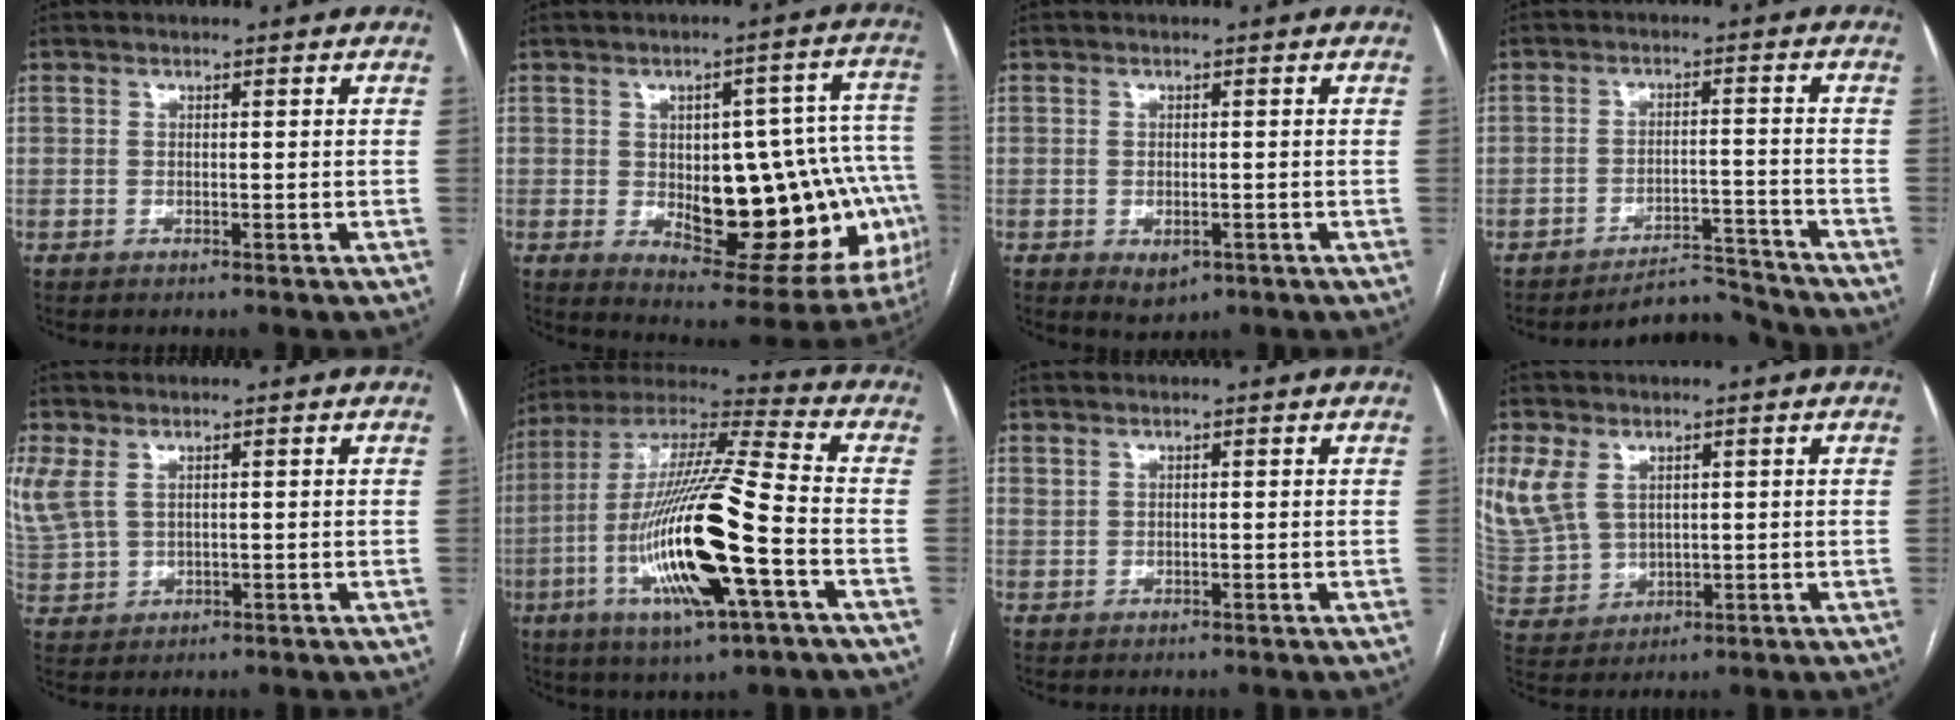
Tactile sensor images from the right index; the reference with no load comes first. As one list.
[{"total": 23.2, "force": [-3.2, 9.8, 20.8], "torque": [-0.181, 0.034, -0.013]}, {"total": 2.8, "force": [-1.1, 1.8, 1.8], "torque": [-0.022, -0.002, -0.004]}, {"total": 5.7, "force": [-5.6, 0.7, -0.7], "torque": [0.021, 0.027, -0.086]}, {"total": 7.9, "force": [3.0, 5.2, 5.1], "torque": [-0.153, 0.012, 0.076]}, {"total": 21.6, "force": [-5.9, 2.0, 20.7], "torque": [-0.429, -0.024, -0.108]}, {"total": 0.7, "force": [0.6, 0.3, 0.2], "torque": [-0.002, 0.006, 0.014]}, {"total": 10.6, "force": [4.2, 7.7, 6.0], "torque": [-0.159, 0.008, 0.106]}]